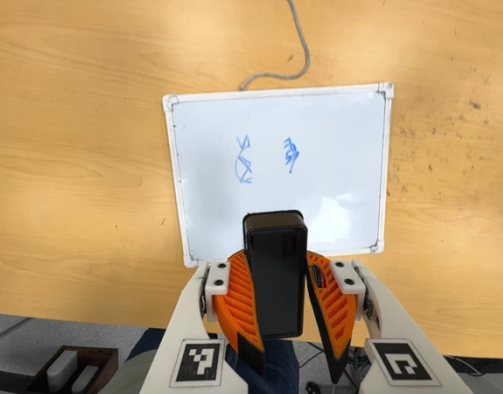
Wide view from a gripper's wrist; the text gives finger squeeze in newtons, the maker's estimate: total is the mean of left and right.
{"total": 10.0, "left": 9.8, "right": 10.2}